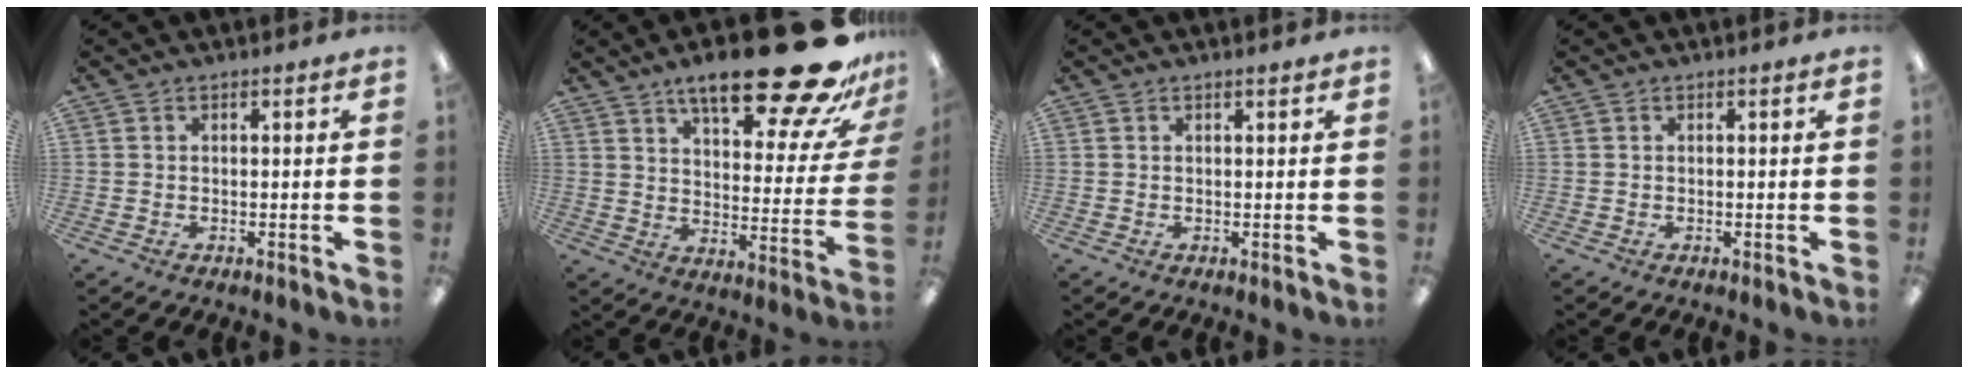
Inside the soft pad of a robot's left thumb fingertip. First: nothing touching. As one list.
[{"total": 24.6, "force": [16.9, 7.0, 16.4], "torque": [-0.224, -0.116, 0.268]}, {"total": 0.6, "force": [0.5, 0.0, 0.4], "torque": [-0.009, 0.001, 0.009]}, {"total": 0.0}]